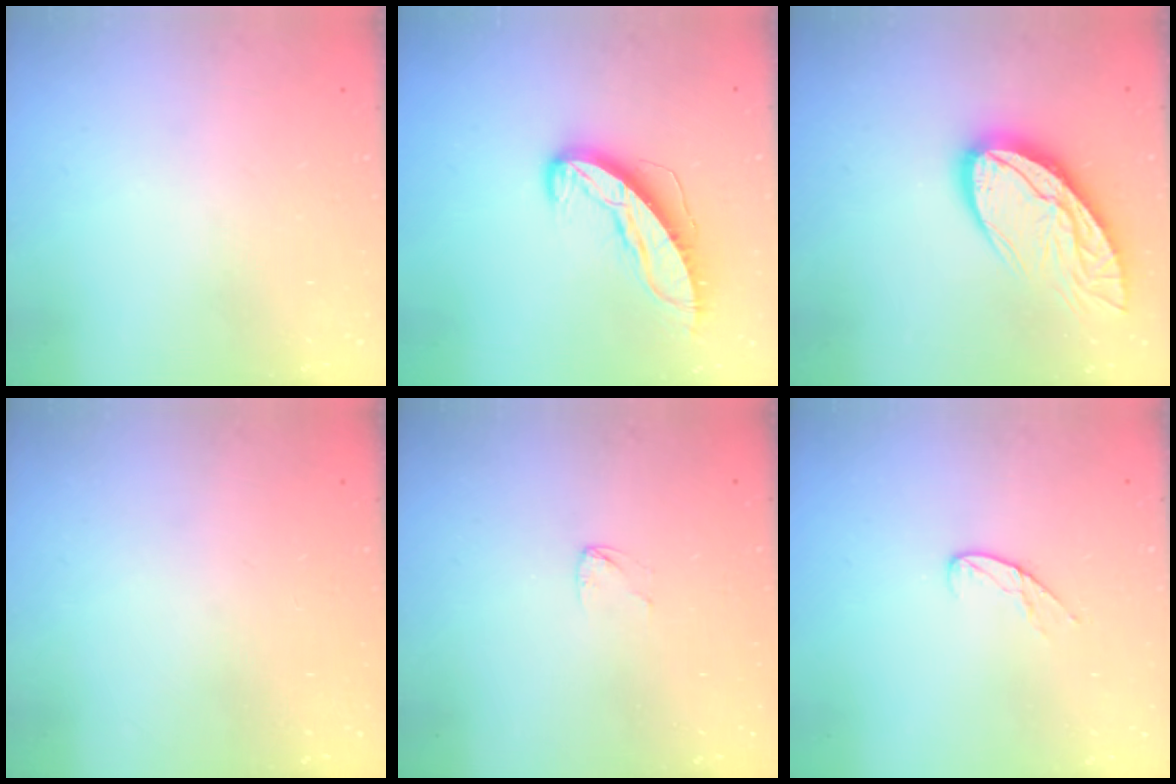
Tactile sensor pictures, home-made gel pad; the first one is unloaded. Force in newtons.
{"total": 9.8, "press": 9.8, "slide": 0.5}
{"total": 16.5, "press": 16.4, "slide": 1.7}
{"total": 0.0}
{"total": 2.8, "press": 2.8, "slide": 0.2}
{"total": 7.7, "press": 7.6, "slide": 0.6}